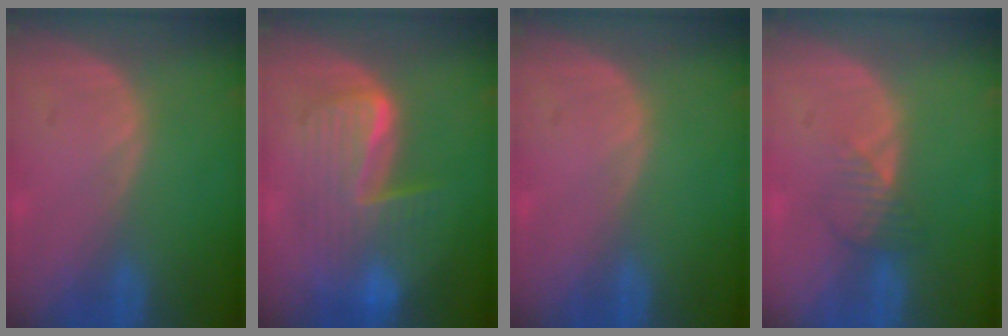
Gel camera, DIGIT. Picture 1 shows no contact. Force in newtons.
{"total": 9.0, "press": 9.0, "slide": 0.6}
{"total": 0.0}
{"total": 2.7, "press": 2.7, "slide": 0.3}